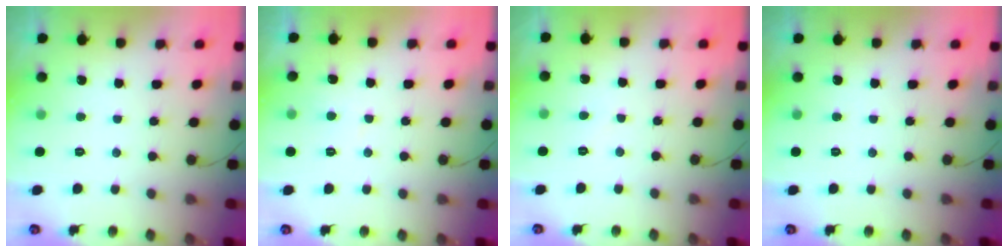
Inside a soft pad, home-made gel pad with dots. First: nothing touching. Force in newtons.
{"total": 2.7, "press": 2.7, "slide": 0.3}
{"total": 2.3, "press": 2.3, "slide": 0.3}
{"total": 0.0}